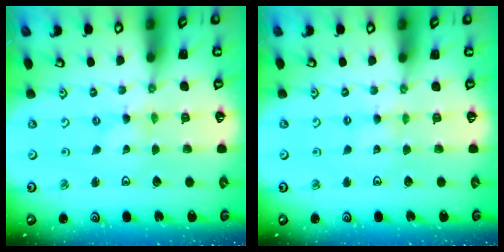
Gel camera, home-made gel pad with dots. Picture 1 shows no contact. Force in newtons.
{"total": 2.8, "press": 2.8, "slide": 0.3}